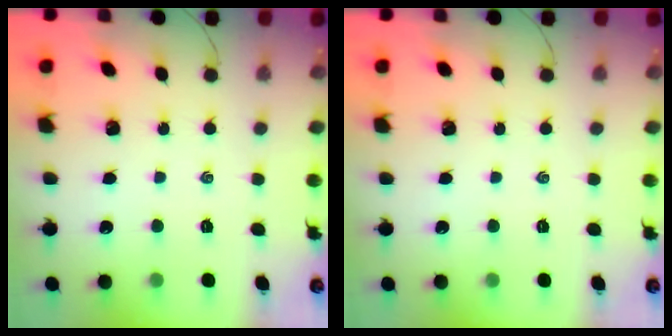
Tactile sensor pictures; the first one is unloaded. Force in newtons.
{"total": 0.0}